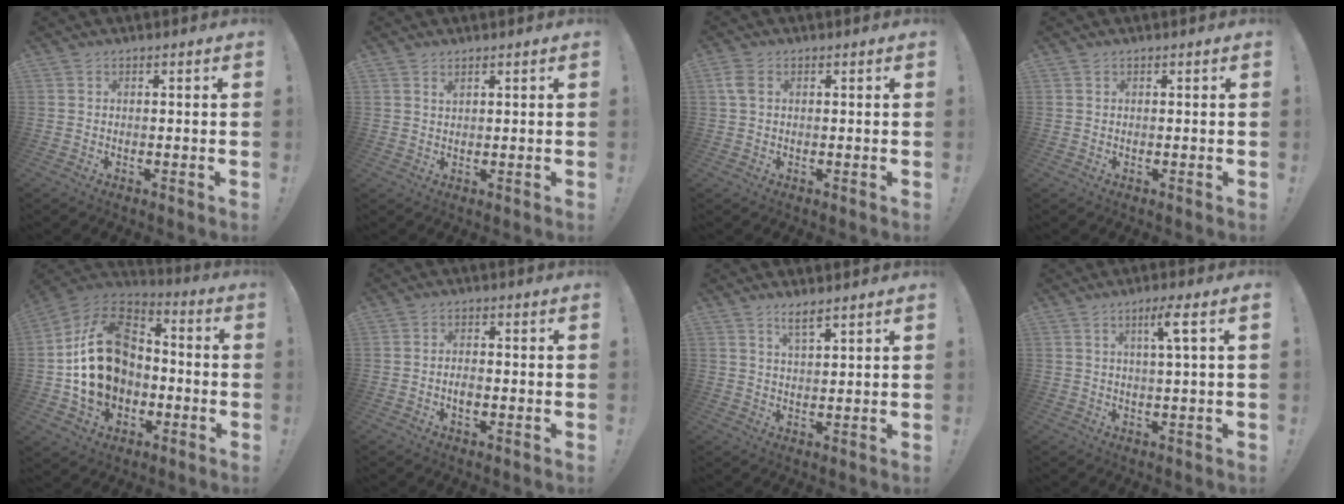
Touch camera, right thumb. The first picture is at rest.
{"total": 1.2, "force": [1.0, 0.4, 0.3], "torque": [-0.001, -0.004, 0.020]}
{"total": 2.9, "force": [1.0, 1.6, 2.2], "torque": [-0.048, 0.005, 0.019]}
{"total": 0.0}
{"total": 22.1, "force": [-0.1, 16.8, 14.3], "torque": [-0.244, 0.026, 0.015]}
{"total": 2.4, "force": [-0.9, 1.4, 1.7], "torque": [-0.023, 0.003, -0.016]}
{"total": 4.0, "force": [3.0, 0.2, 2.7], "torque": [-0.048, -0.016, 0.050]}
{"total": 5.5, "force": [2.0, -0.2, 5.1], "torque": [-0.087, -0.001, 0.024]}